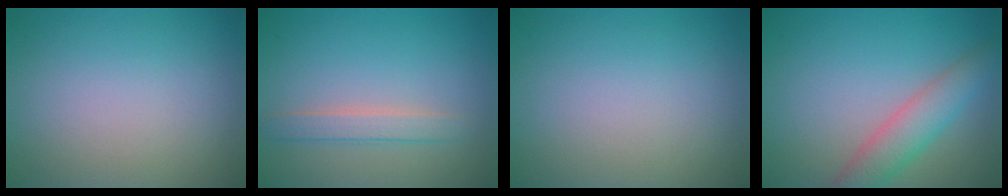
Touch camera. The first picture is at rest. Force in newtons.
{"total": 2.1, "press": 2.1, "slide": 0.1}
{"total": 0.0}
{"total": 4.1, "press": 4.1, "slide": 0.2}